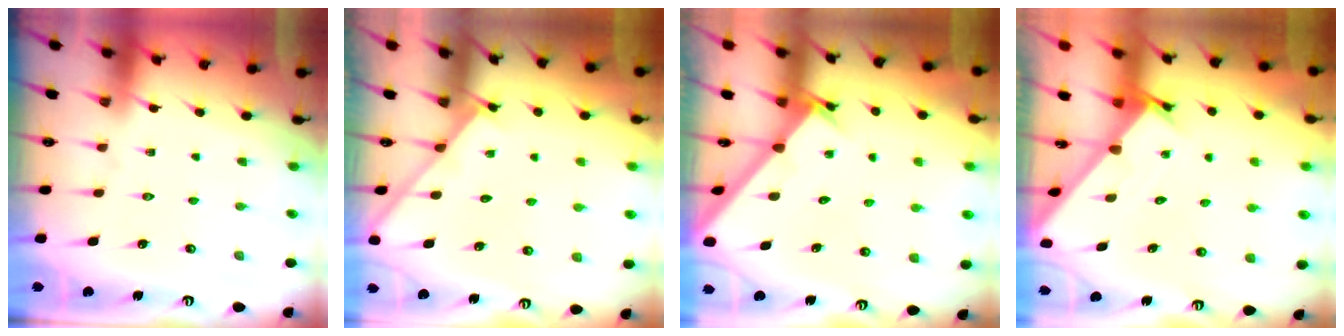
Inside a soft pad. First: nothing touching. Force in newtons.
{"total": 2.0, "press": 1.9, "slide": 0.3}
{"total": 2.1, "press": 2.1, "slide": 0.2}
{"total": 1.7, "press": 1.7, "slide": 0.1}